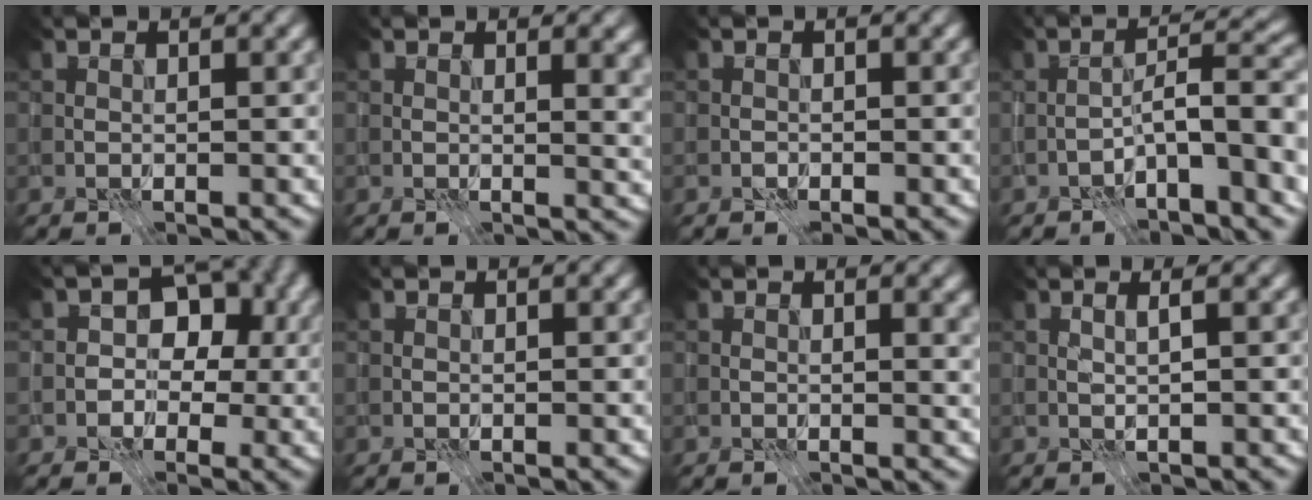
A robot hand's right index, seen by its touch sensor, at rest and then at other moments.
{"total": 2.8, "force": [0.9, 0.9, 2.5], "torque": [-0.026, 0.002, 0.012]}
{"total": 0.0}
{"total": 6.6, "force": [-2.3, 1.6, 6.0], "torque": [-0.088, 0.024, -0.044]}
{"total": 7.7, "force": [0.0, 6.2, 4.5], "torque": [0.006, 0.039, -0.040]}
{"total": 0.0}
{"total": 1.5, "force": [0.5, 0.4, 1.3], "torque": [-0.014, 0.000, 0.006]}
{"total": 0.9, "force": [0.4, 0.0, 0.9], "torque": [-0.020, 0.004, 0.000]}